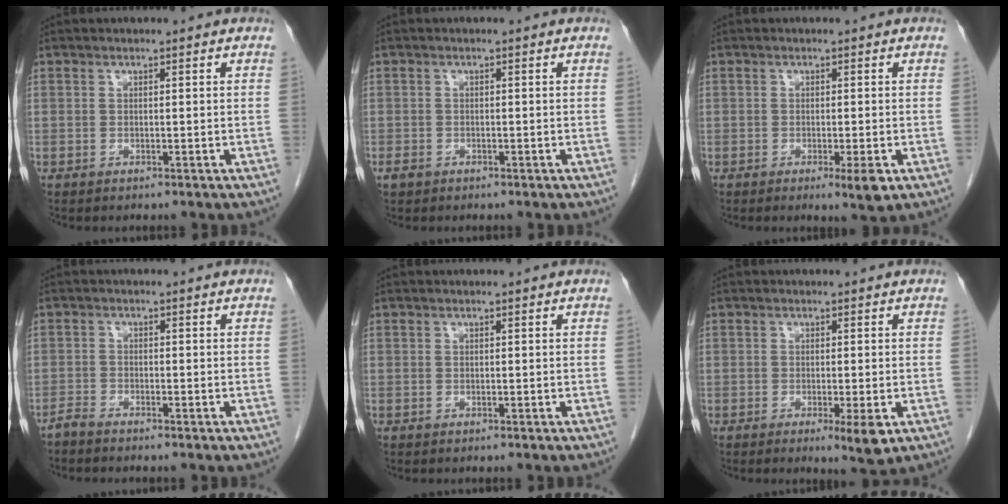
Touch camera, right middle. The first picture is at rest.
{"total": 1.0, "force": [-0.7, 0.6, 0.4], "torque": [-0.011, 0.001, -0.011]}
{"total": 3.0, "force": [-1.3, 0.1, 2.7], "torque": [-0.033, -0.009, -0.016]}
{"total": 1.8, "force": [-1.7, -0.1, 0.5], "torque": [-0.009, -0.003, -0.031]}
{"total": 0.0}
{"total": 3.9, "force": [-1.5, 0.2, 3.5], "torque": [-0.044, -0.011, -0.018]}